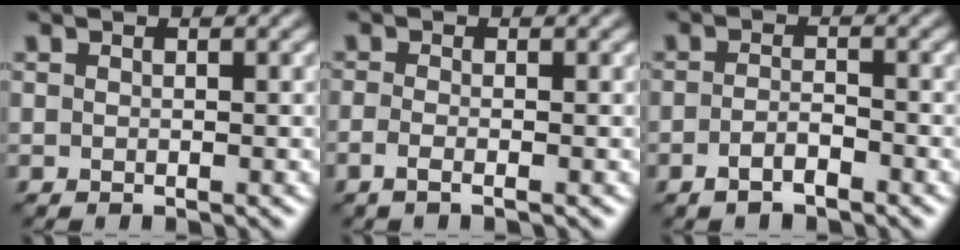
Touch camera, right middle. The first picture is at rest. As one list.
[{"total": 1.6, "force": [-0.7, 0.6, 1.3], "torque": [-0.023, -0.010, -0.022]}, {"total": 2.0, "force": [-1.2, 0.6, 1.4], "torque": [-0.029, 0.001, -0.025]}]